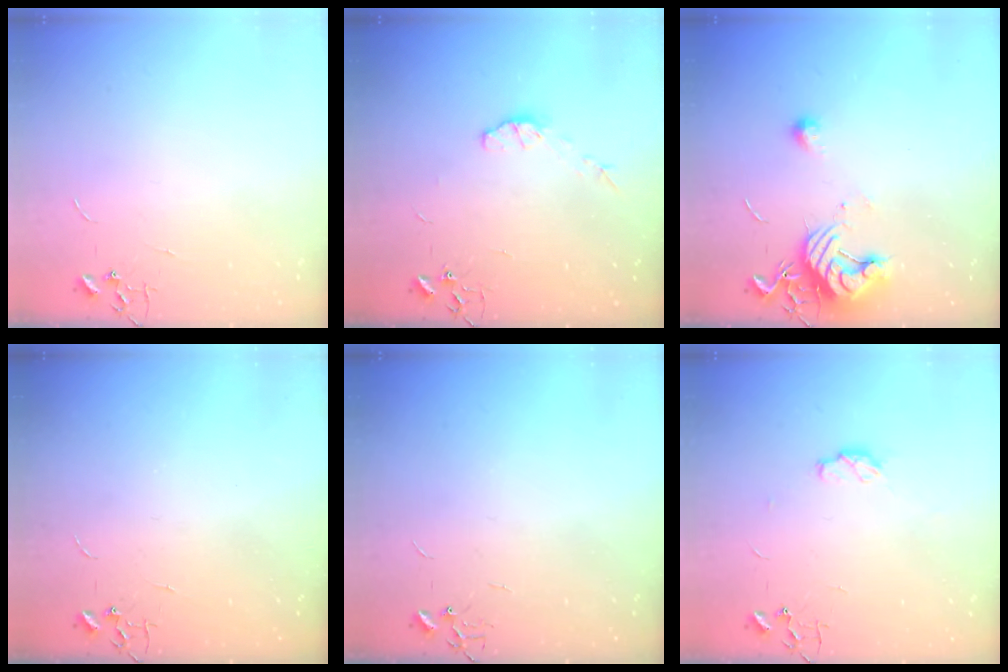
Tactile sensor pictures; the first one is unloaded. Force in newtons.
{"total": 5.9, "press": 5.9, "slide": 0.9}
{"total": 11.5, "press": 11.5, "slide": 0.6}
{"total": 0.0}
{"total": 0.0}
{"total": 5.2, "press": 5.2, "slide": 0.8}